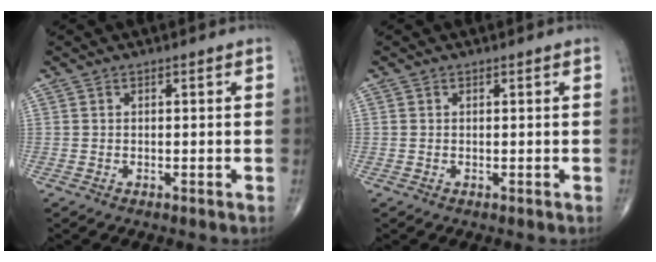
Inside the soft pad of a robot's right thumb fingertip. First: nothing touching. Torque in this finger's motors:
{"motor_torque": [0.29, 0.04, -0.19, -0.03, 0.01]}